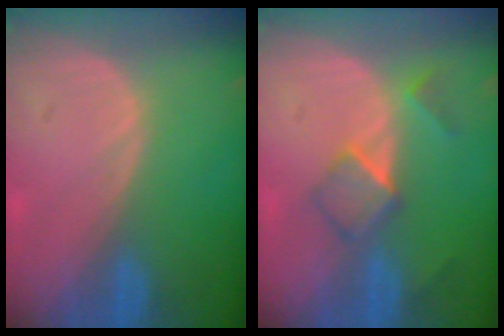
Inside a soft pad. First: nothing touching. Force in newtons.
{"total": 5.4, "press": 4.7, "slide": 2.5}